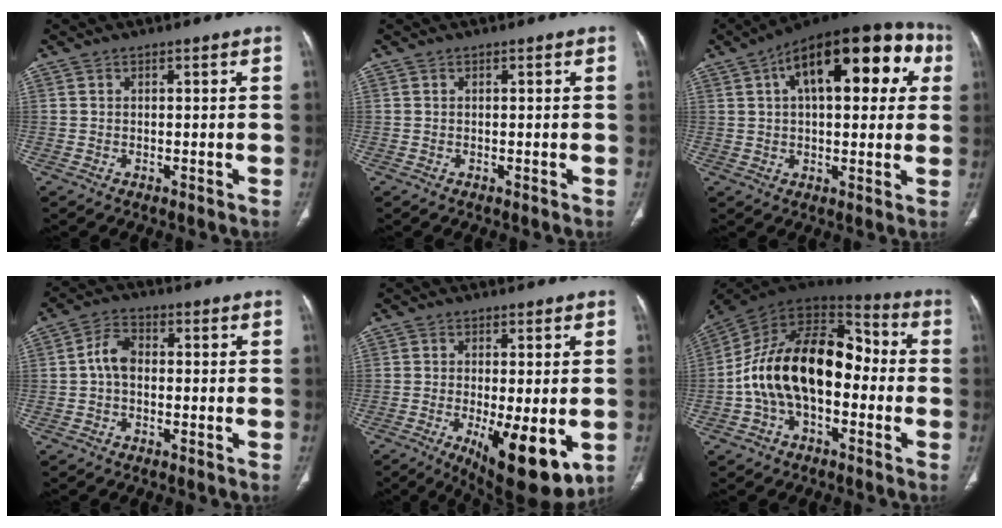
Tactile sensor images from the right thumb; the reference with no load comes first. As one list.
[{"total": 0.0}, {"total": 23.6, "force": [7.7, 11.0, 19.4], "torque": [-0.258, 0.038, 0.110]}, {"total": 4.8, "force": [-0.4, 3.2, 3.6], "torque": [-0.061, 0.016, -0.016]}, {"total": 13.6, "force": [-3.9, 4.6, 12.2], "torque": [-0.170, -0.024, -0.046]}, {"total": 20.6, "force": [-2.5, 12.4, 16.3], "torque": [-0.267, 0.056, -0.050]}]